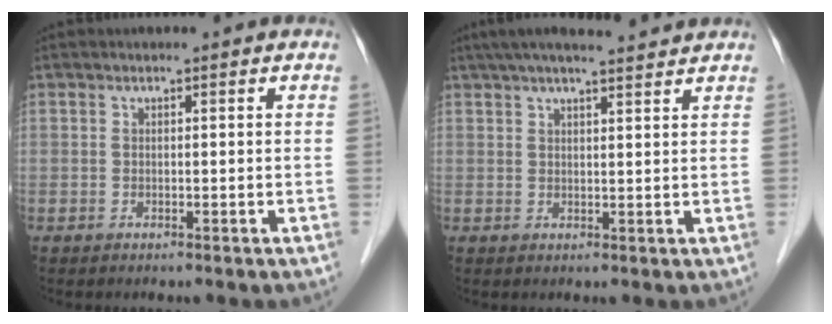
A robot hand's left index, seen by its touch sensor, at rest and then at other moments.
{"total": 10.3, "force": [9.0, 0.5, 5.0], "torque": [-0.079, 0.027, 0.122]}